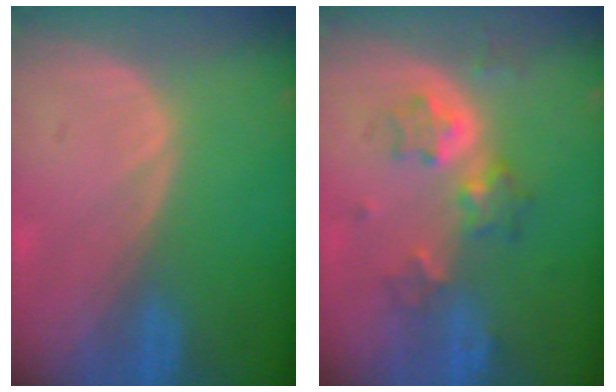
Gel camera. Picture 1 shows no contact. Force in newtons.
{"total": 6.6, "press": 5.7, "slide": 3.2}